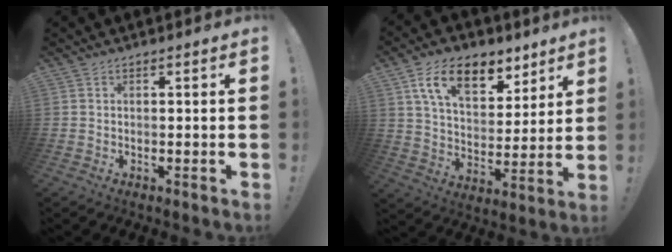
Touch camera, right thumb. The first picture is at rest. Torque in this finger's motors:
{"motor_torque": [0.93, 2.99, 0.45, 0.03, 0.14]}